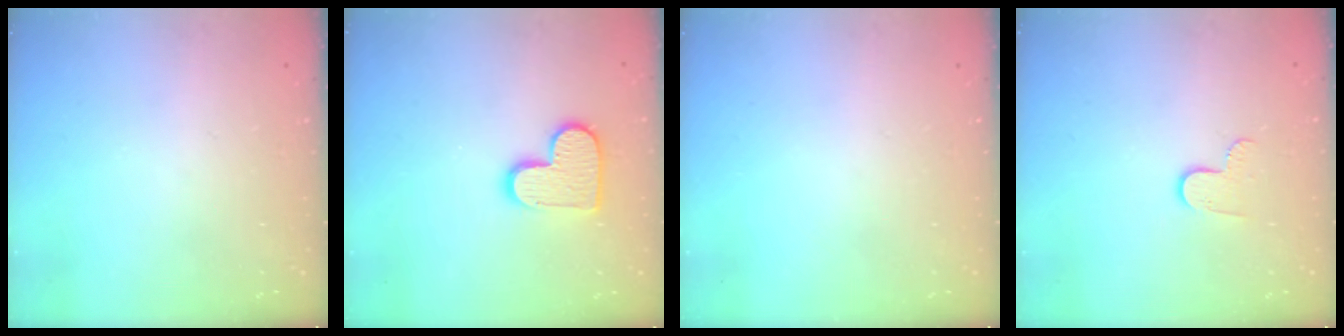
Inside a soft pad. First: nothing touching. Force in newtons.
{"total": 11.9, "press": 11.9, "slide": 0.6}
{"total": 0.0}
{"total": 5.2, "press": 5.2, "slide": 0.5}